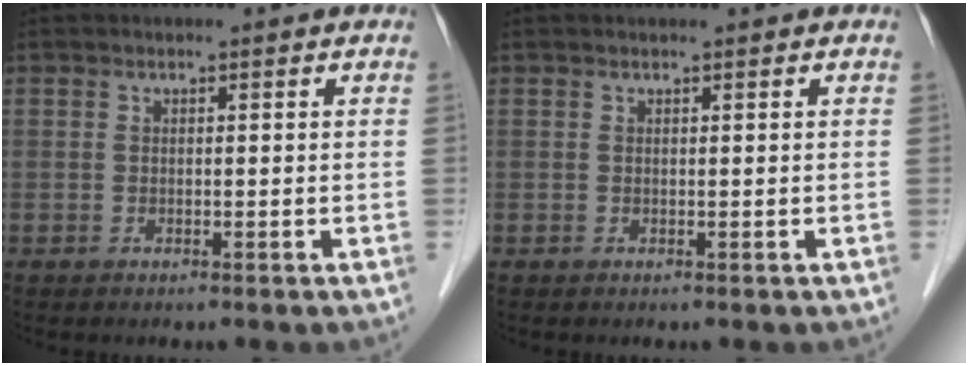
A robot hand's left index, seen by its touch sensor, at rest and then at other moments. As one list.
[{"total": 0.5, "force": [0.5, 0.0, 0.2], "torque": [-0.003, 0.007, 0.008]}]